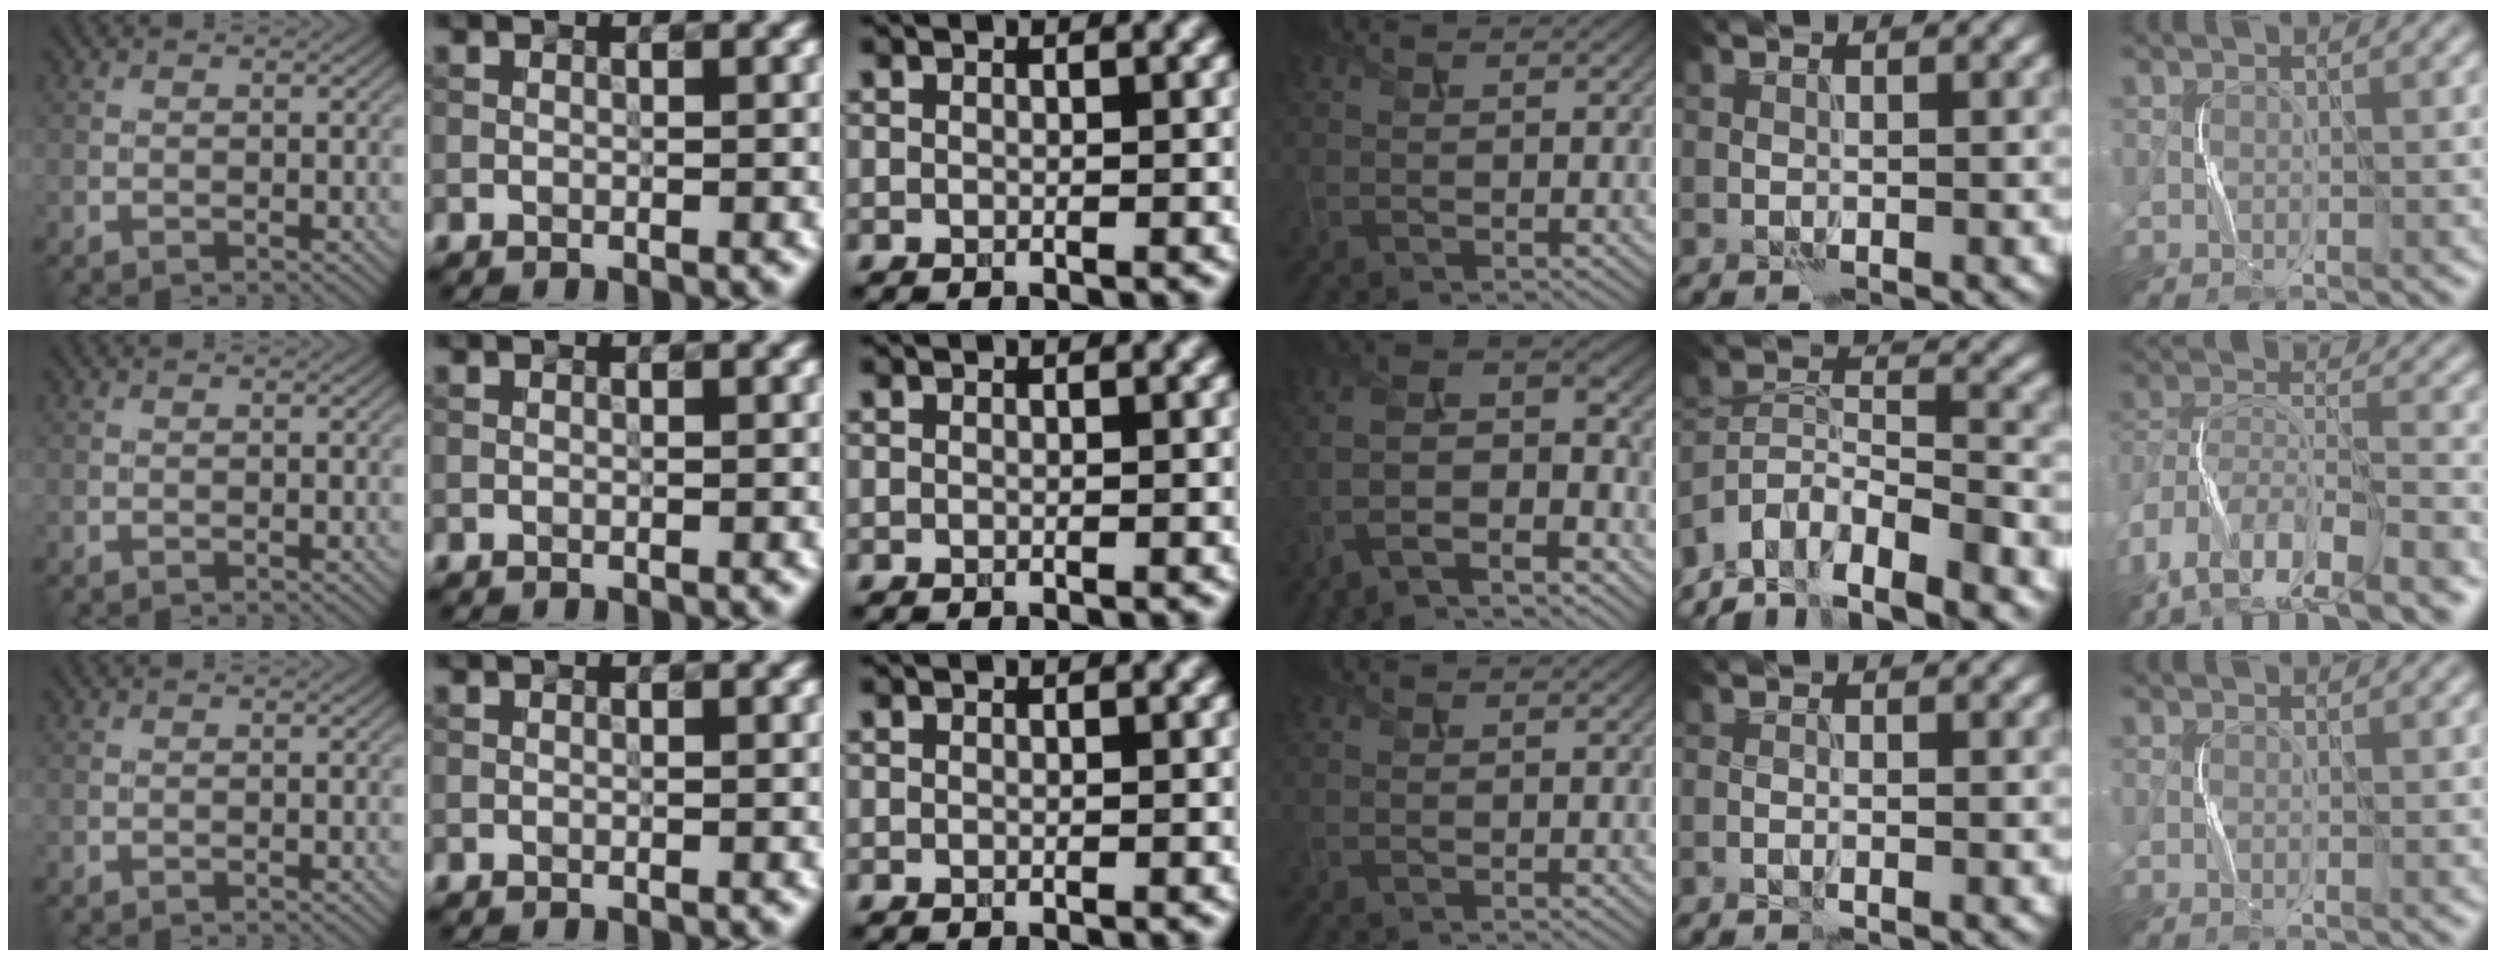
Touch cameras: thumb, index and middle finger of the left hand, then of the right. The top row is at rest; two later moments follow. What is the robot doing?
{"motion": "squeeze", "object": "sponge"}